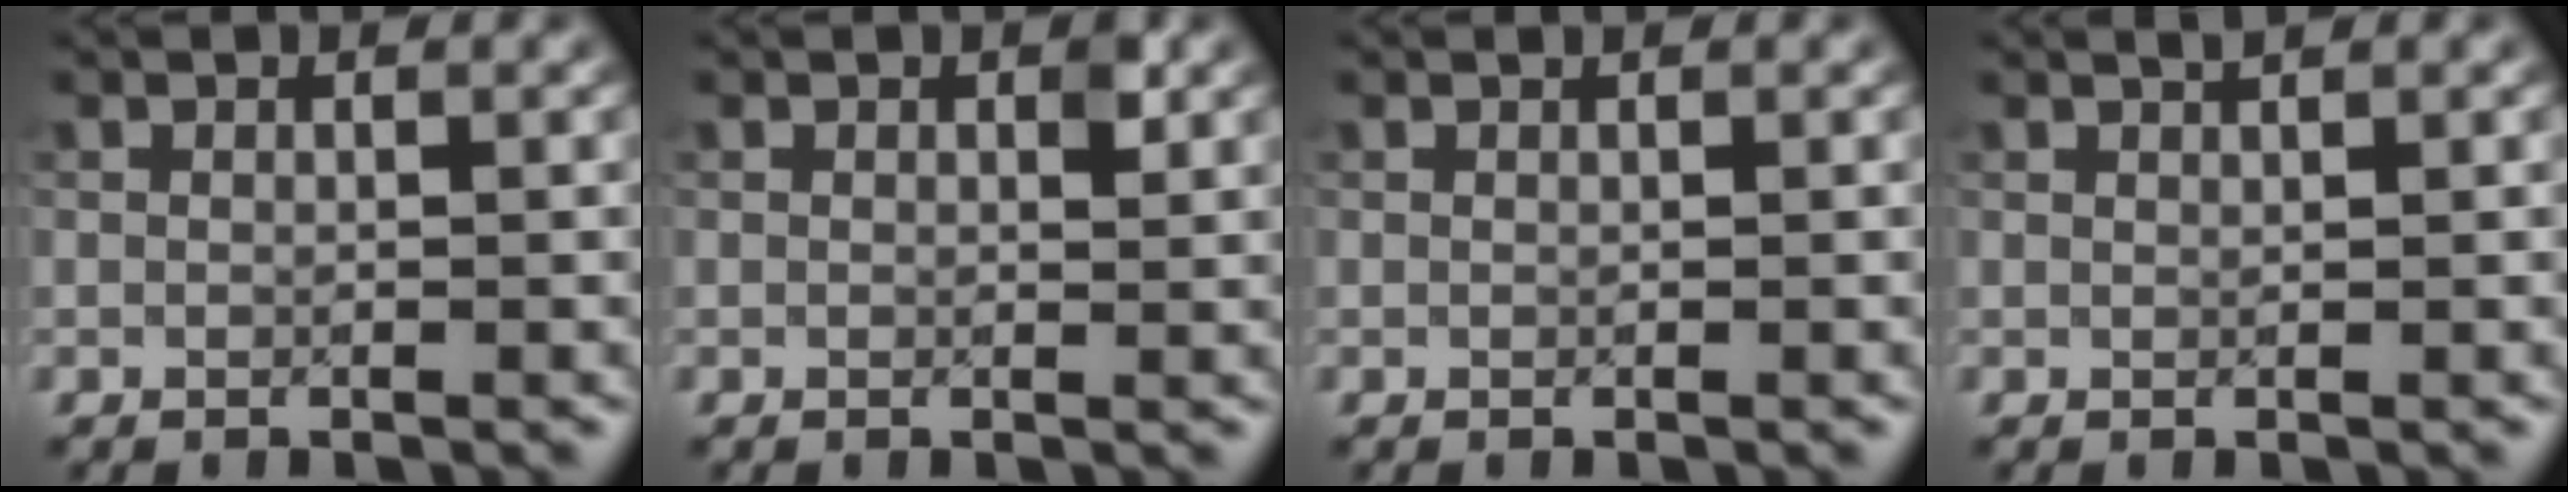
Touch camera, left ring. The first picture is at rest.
{"total": 1.1, "force": [0.5, 0.5, 0.9], "torque": [-0.009, -0.004, 0.007]}
{"total": 0.0}
{"total": 0.5, "force": [0.5, -0.2, 0.1], "torque": [-0.002, -0.002, 0.008]}